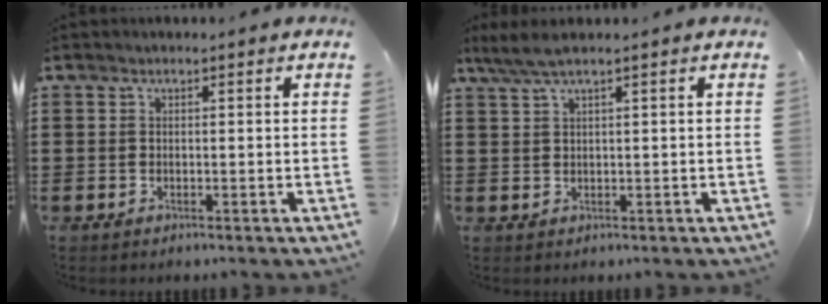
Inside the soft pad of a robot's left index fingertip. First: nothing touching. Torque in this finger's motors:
{"motor_torque": [0.55, -0.26, 0.07, 0.02]}